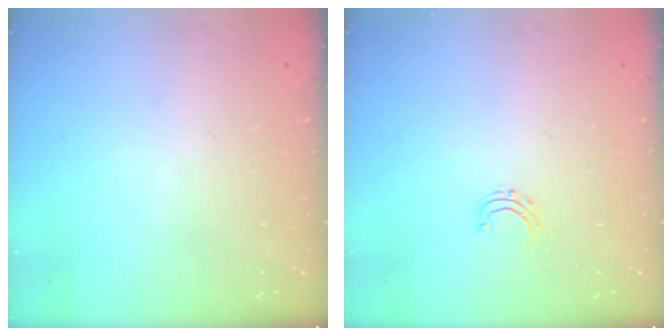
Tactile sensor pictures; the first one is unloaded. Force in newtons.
{"total": 3.7, "press": 3.7, "slide": 0.3}